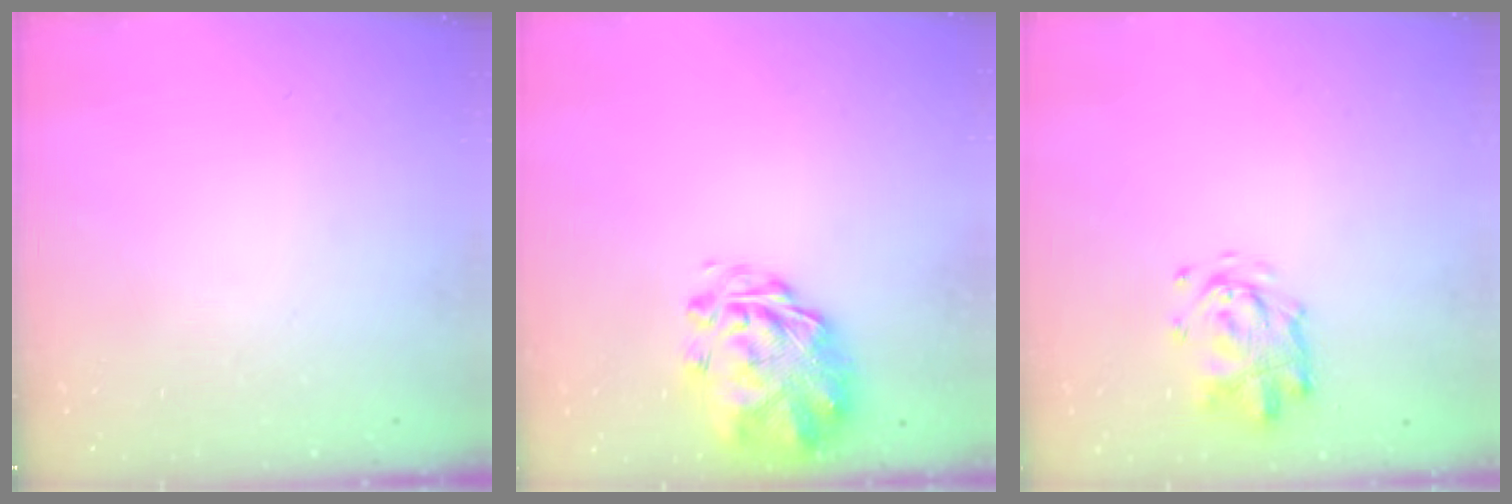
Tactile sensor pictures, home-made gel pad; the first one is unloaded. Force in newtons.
{"total": 3.0, "press": 2.5, "slide": 1.7}
{"total": 3.4, "press": 3.4, "slide": 0.3}